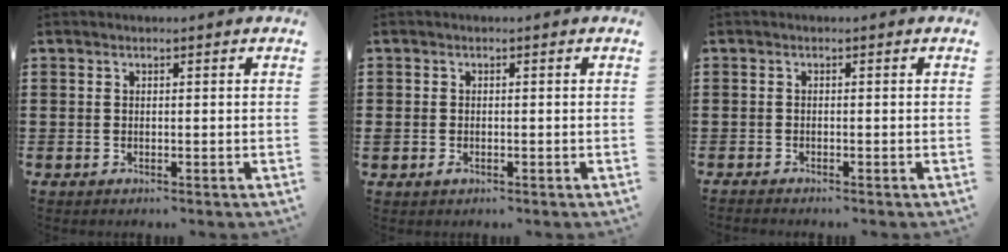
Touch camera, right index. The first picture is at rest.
{"total": 0.8, "force": [-0.4, 0.4, 0.5], "torque": [-0.013, -0.004, -0.006]}
{"total": 0.7, "force": [-0.7, -0.1, -0.1], "torque": [0.002, 0.000, -0.015]}